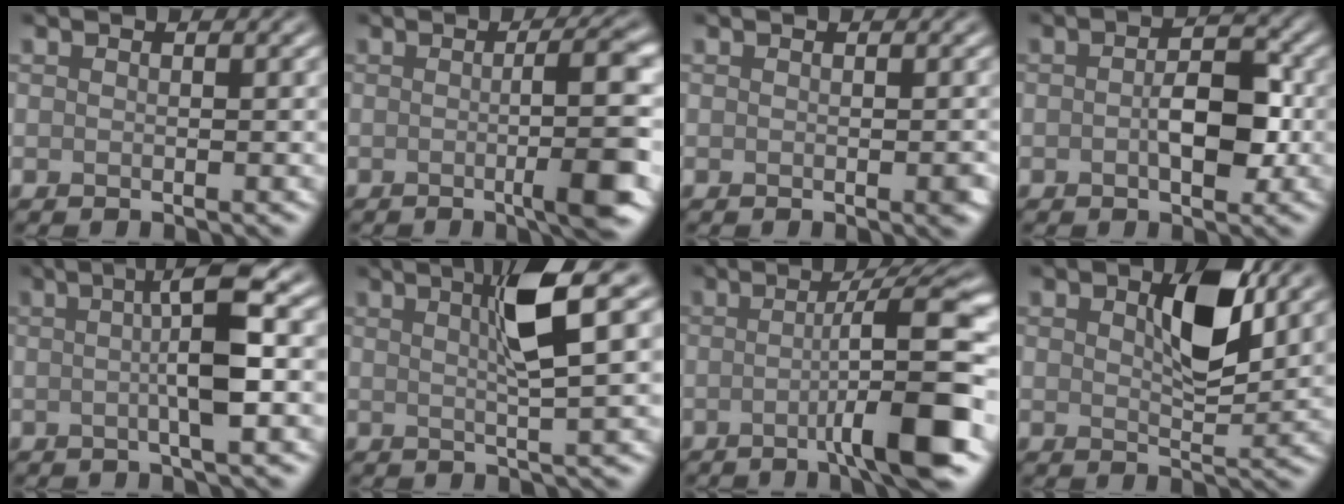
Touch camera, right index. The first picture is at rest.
{"total": 6.3, "force": [-0.7, 1.1, 6.1], "torque": [-0.077, 0.004, -0.015]}
{"total": 0.8, "force": [-0.3, 0.1, 0.7], "torque": [-0.008, 0.000, -0.002]}
{"total": 4.3, "force": [-0.5, 2.3, 3.6], "torque": [-0.055, 0.002, -0.011]}
{"total": 6.4, "force": [0.5, 1.0, 6.3], "torque": [-0.094, 0.011, 0.002]}
{"total": 5.2, "force": [1.8, 0.7, 4.8], "torque": [-0.077, 0.008, 0.026]}
{"total": 8.8, "force": [-2.0, 1.0, 8.5], "torque": [-0.109, 0.008, -0.043]}
{"total": 5.4, "force": [1.8, 2.4, 4.4], "torque": [-0.076, 0.001, 0.029]}